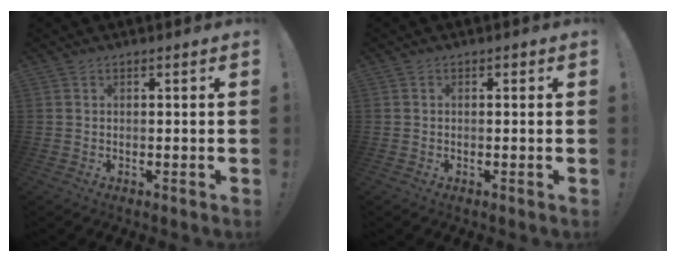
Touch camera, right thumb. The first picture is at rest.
{"total": 0.0}